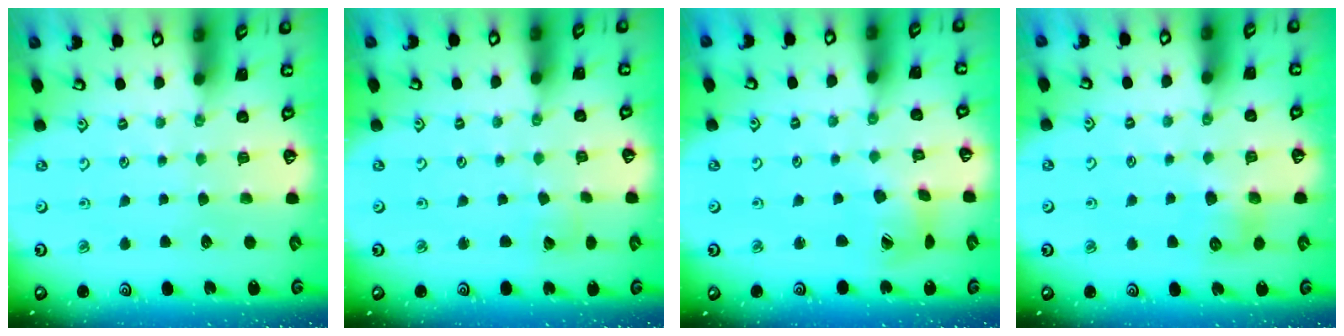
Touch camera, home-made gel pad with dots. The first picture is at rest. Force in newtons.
{"total": 2.9, "press": 2.9, "slide": 0.3}
{"total": 7.8, "press": 7.7, "slide": 0.8}
{"total": 6.5, "press": 6.5, "slide": 0.6}